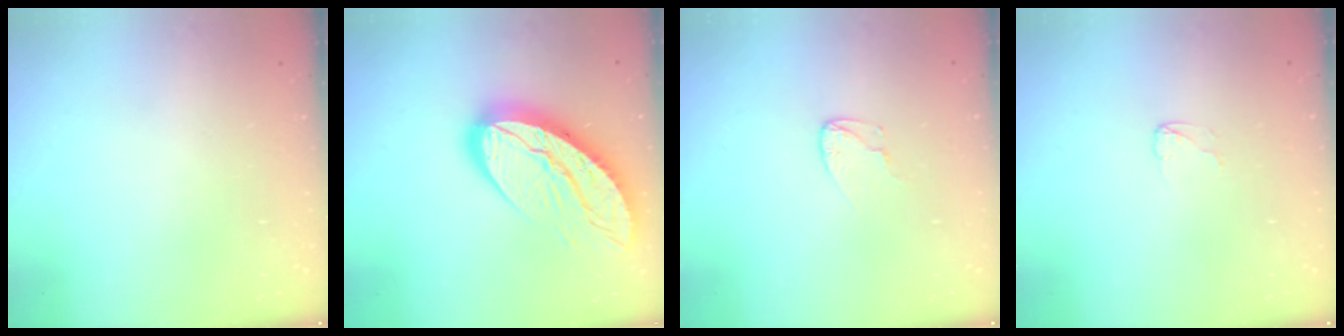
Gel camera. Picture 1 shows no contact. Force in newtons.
{"total": 16.8, "press": 16.7, "slide": 1.5}
{"total": 3.5, "press": 3.5, "slide": 0.3}
{"total": 2.6, "press": 2.6, "slide": 0.2}